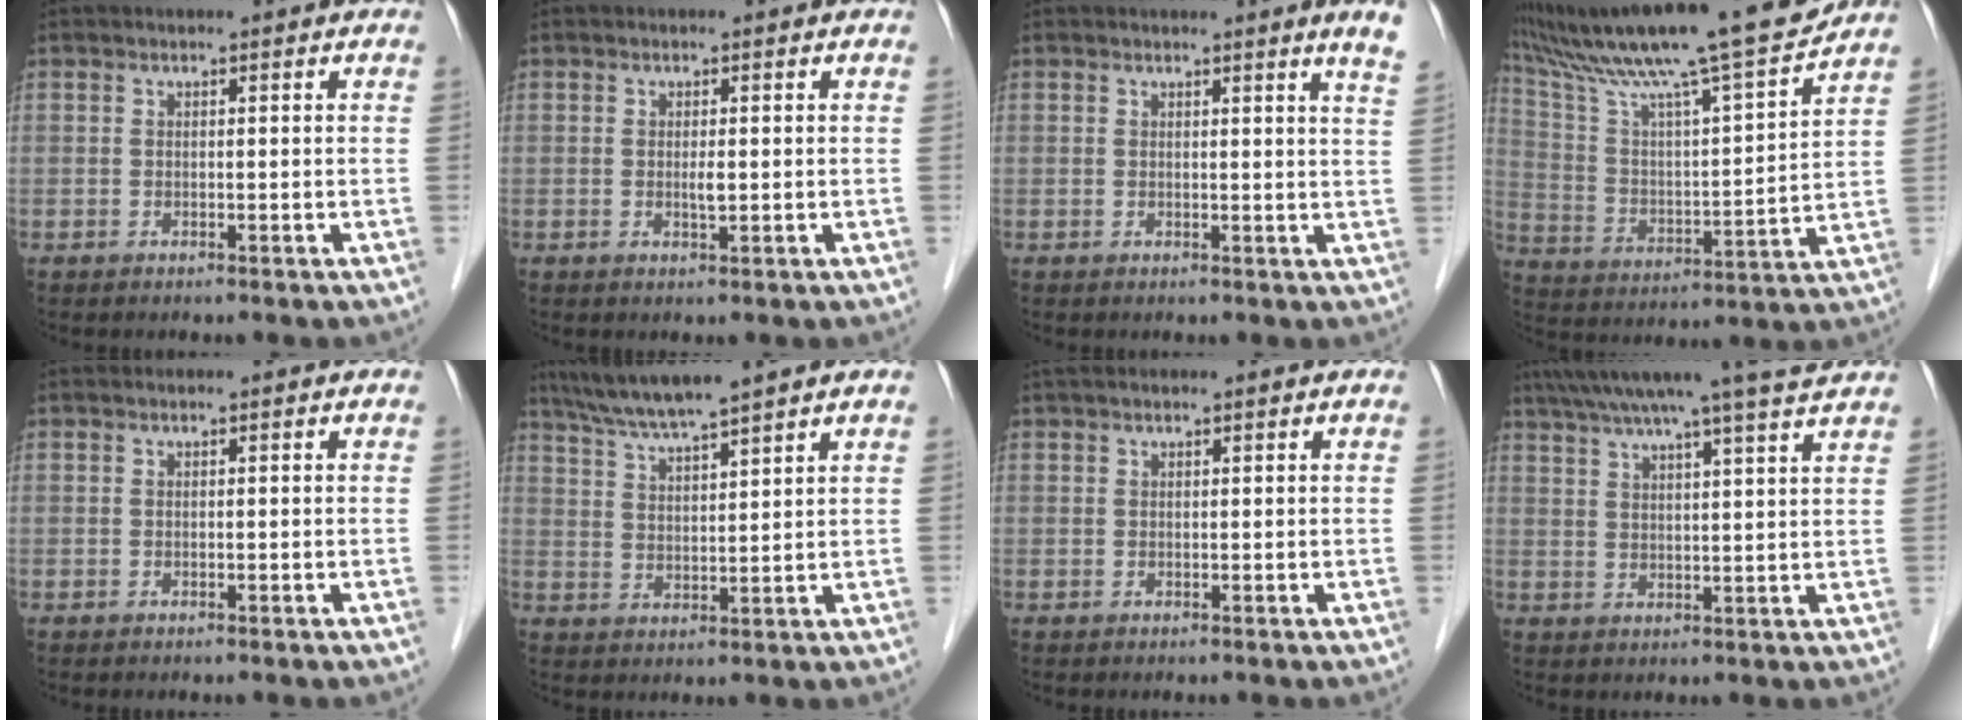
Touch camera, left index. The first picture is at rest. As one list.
[{"total": 1.3, "force": [-0.1, 0.3, 1.2], "torque": [-0.026, -0.002, 0.000]}, {"total": 3.5, "force": [2.9, -0.8, 1.7], "torque": [-0.023, -0.019, 0.020]}, {"total": 22.2, "force": [18.8, 0.0, 11.7], "torque": [-0.210, 0.002, 0.309]}, {"total": 0.0}, {"total": 8.1, "force": [6.9, -0.8, 4.2], "torque": [-0.078, 0.015, 0.126]}, {"total": 2.2, "force": [1.7, 0.2, 1.4], "torque": [-0.021, 0.031, 0.029]}, {"total": 13.8, "force": [11.8, -1.0, 7.0], "torque": [-0.119, 0.018, 0.160]}]